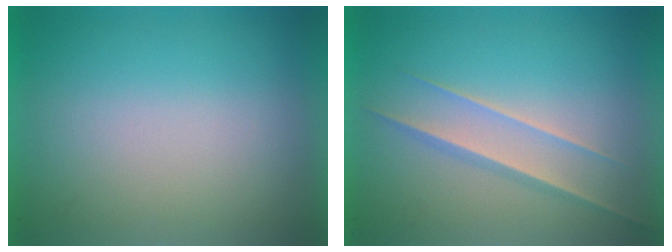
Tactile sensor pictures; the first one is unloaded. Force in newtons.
{"total": 1.5}